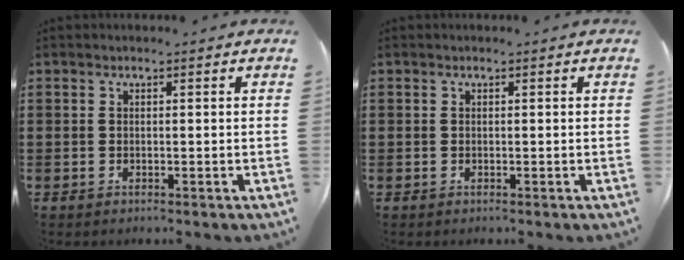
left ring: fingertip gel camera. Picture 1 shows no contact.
{"total": 0.0}